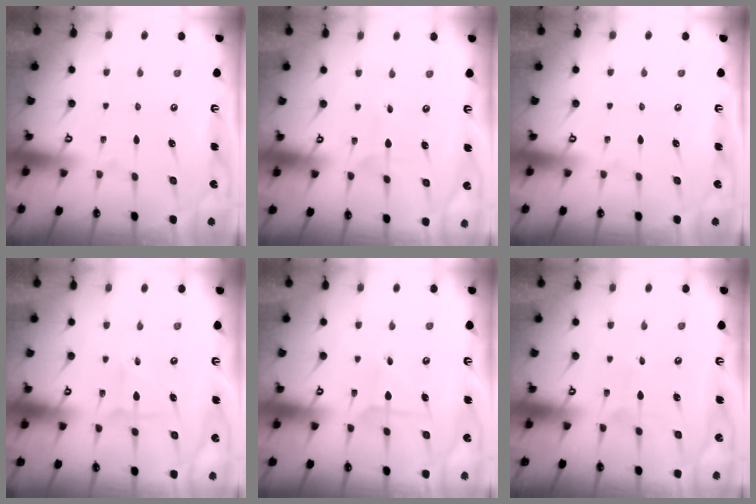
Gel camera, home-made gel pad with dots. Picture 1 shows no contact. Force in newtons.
{"total": 2.7, "press": 2.7, "slide": 0.3}
{"total": 0.0}
{"total": 2.6, "press": 2.6, "slide": 0.5}
{"total": 4.1, "press": 4.1, "slide": 0.3}
{"total": 0.5, "press": 0.5, "slide": 0.0}